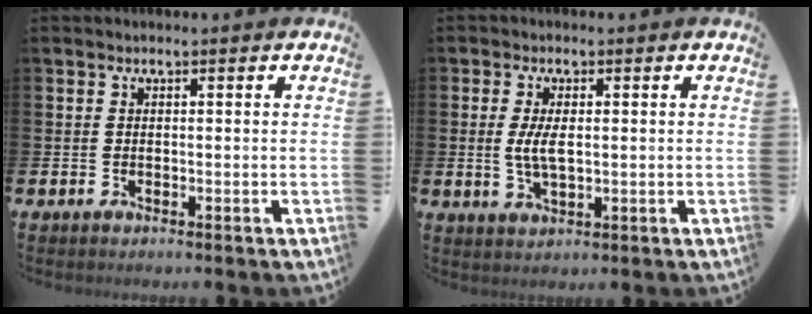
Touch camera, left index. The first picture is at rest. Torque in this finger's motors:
{"motor_torque": [0.75, 0.21, 0.17, 0.07]}